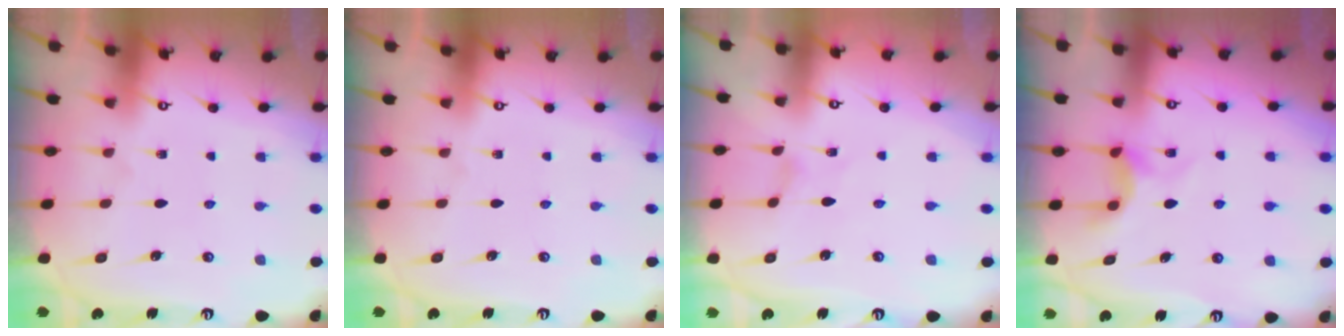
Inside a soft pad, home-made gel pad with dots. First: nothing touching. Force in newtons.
{"total": 0.0}
{"total": 0.0}
{"total": 5.4, "press": 5.4, "slide": 0.4}